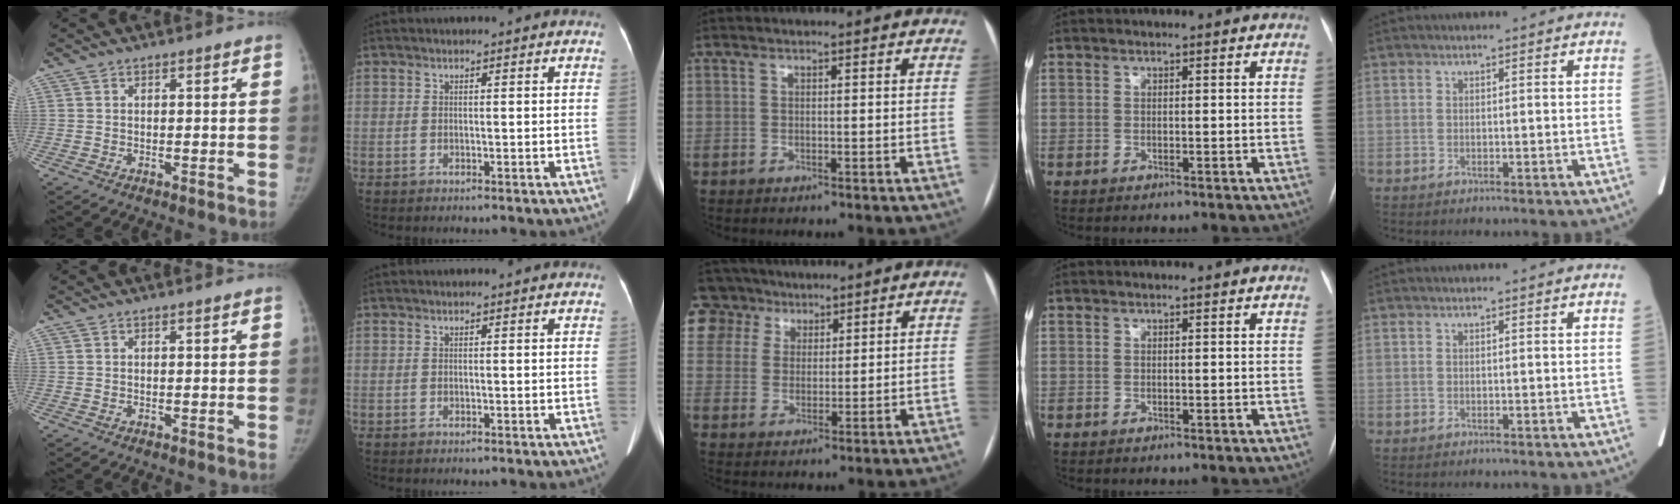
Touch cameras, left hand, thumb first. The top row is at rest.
{"middle": {"total": 13.0, "force": [8.4, 9.6, 2.2], "torque": [-0.076, 0.047, 0.166]}}